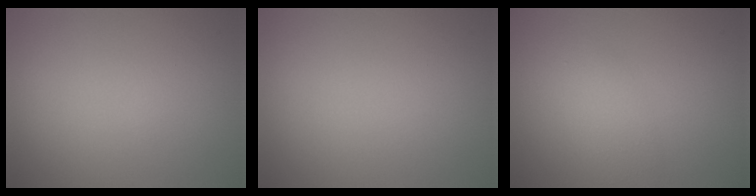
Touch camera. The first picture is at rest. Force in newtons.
{"total": 0.0}
{"total": 2.3, "press": 2.3, "slide": 0.1}